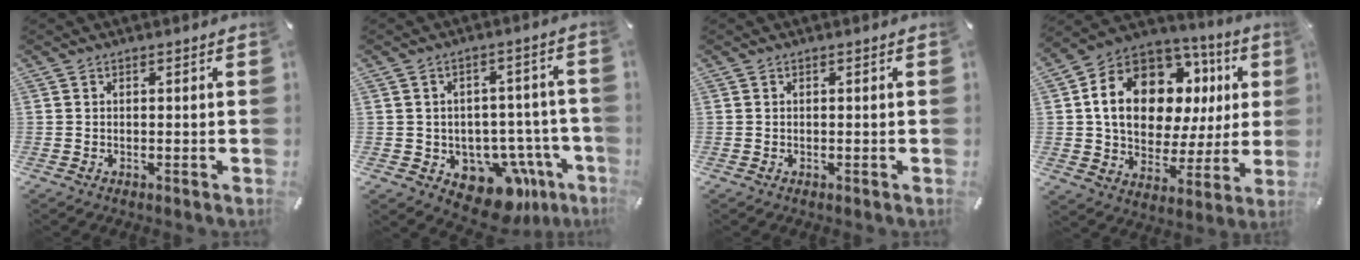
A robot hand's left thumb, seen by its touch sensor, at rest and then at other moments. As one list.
[{"total": 12.4, "force": [-6.6, 8.1, 6.8], "torque": [-0.070, 0.035, -0.097]}, {"total": 0.0}, {"total": 17.7, "force": [5.7, 12.6, 11.0], "torque": [-0.192, -0.032, 0.103]}]